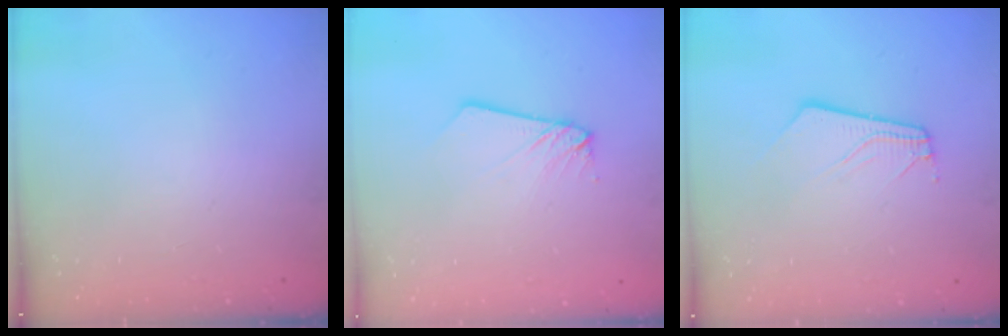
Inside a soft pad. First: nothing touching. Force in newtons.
{"total": 2.6, "press": 2.6, "slide": 0.2}
{"total": 3.8, "press": 3.8, "slide": 0.3}